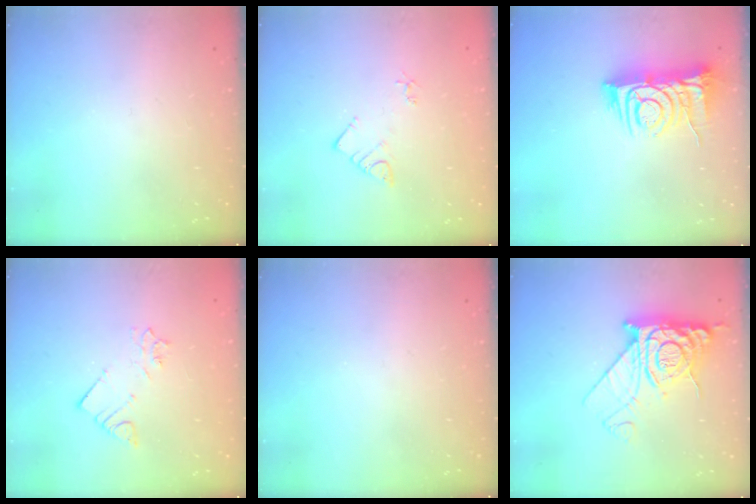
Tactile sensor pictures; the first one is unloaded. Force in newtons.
{"total": 6.1, "press": 6.0, "slide": 0.4}
{"total": 9.0, "press": 9.0, "slide": 1.1}
{"total": 2.2, "press": 2.2, "slide": 0.1}
{"total": 0.0}
{"total": 12.8, "press": 12.8, "slide": 1.3}